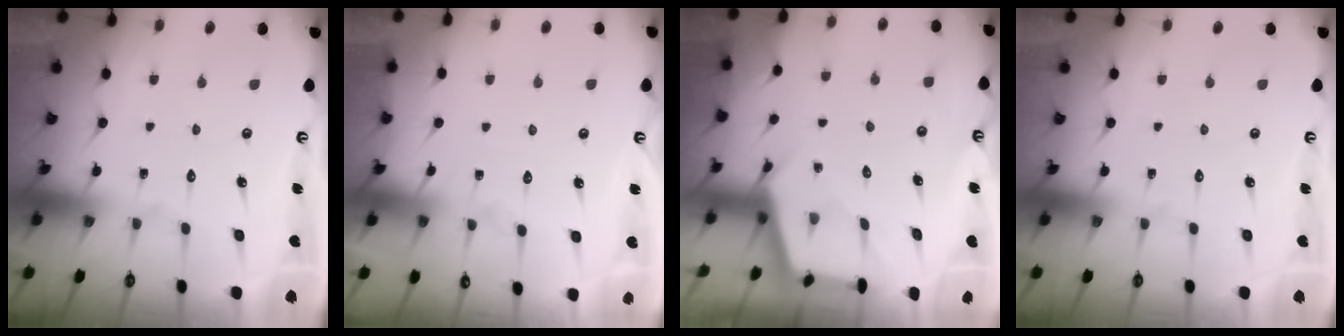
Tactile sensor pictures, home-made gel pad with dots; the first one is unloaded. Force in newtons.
{"total": 2.8, "press": 2.8, "slide": 0.4}
{"total": 2.7, "press": 2.7, "slide": 0.3}
{"total": 0.0}